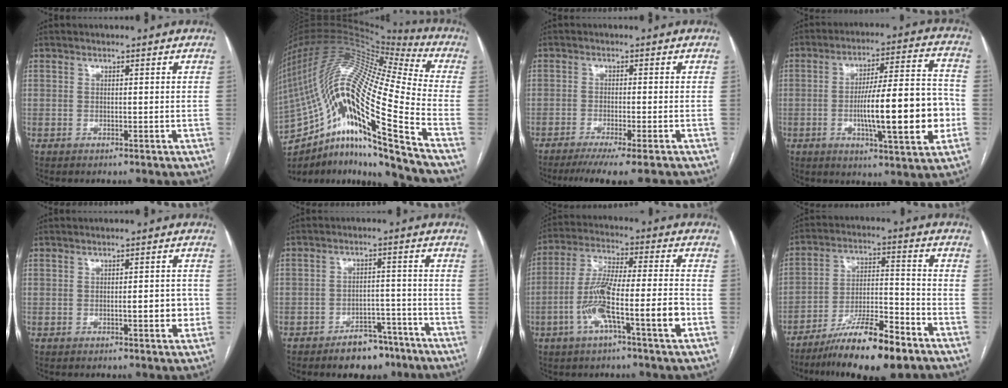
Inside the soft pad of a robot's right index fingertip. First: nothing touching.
{"total": 28.9, "force": [-15.9, 3.0, 24.0], "torque": [-0.482, 0.003, -0.294]}
{"total": 9.7, "force": [-8.3, -0.5, 5.1], "torque": [-0.052, -0.025, -0.123]}
{"total": 16.9, "force": [-3.3, 2.4, 16.4], "torque": [-0.255, 0.010, -0.047]}
{"total": 3.5, "force": [-0.5, 1.1, 3.3], "torque": [-0.046, 0.002, -0.003]}
{"total": 7.0, "force": [-5.0, 3.7, 3.2], "torque": [-0.035, 0.015, -0.072]}
{"total": 12.9, "force": [-4.4, 1.1, 12.1], "torque": [-0.228, 0.009, -0.081]}
{"total": 14.3, "force": [-9.8, 2.3, 10.2], "torque": [-0.179, -0.008, -0.166]}